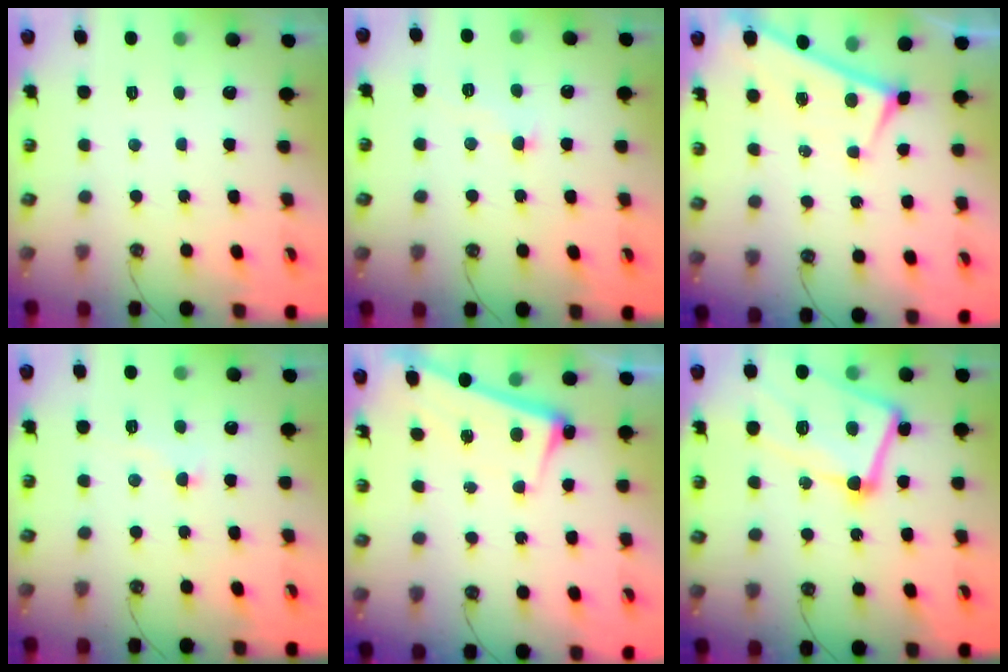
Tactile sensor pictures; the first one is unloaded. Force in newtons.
{"total": 0.9, "press": 0.9, "slide": 0.2}
{"total": 0.0}
{"total": 1.9, "press": 1.8, "slide": 0.8}
{"total": 2.9, "press": 2.9, "slide": 0.4}
{"total": 15.9, "press": 15.8, "slide": 2.1}